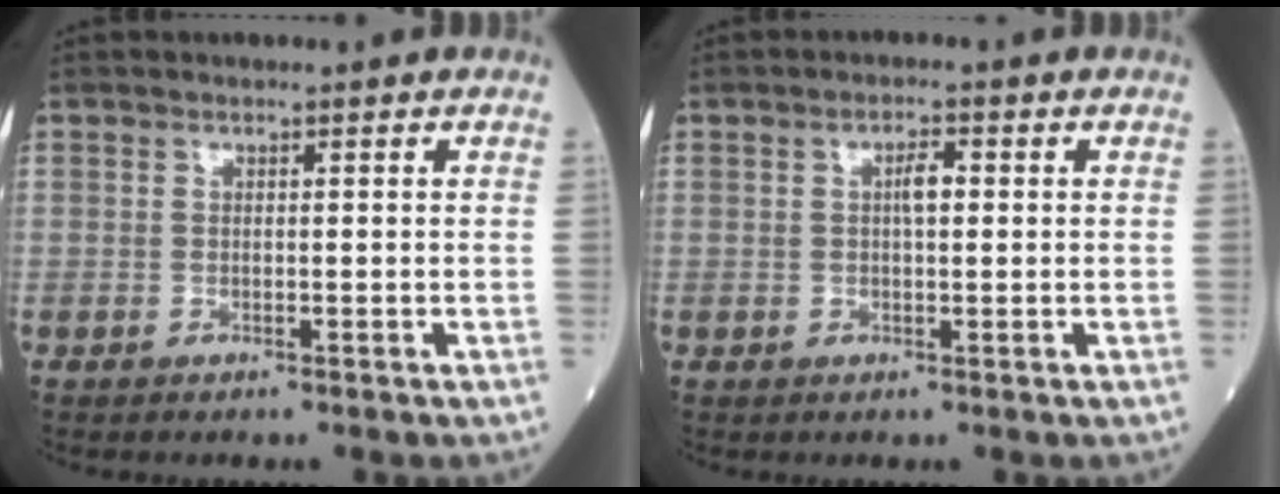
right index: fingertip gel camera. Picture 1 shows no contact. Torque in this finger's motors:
{"motor_torque": [0.30, -0.03, 0.09, 0.06]}